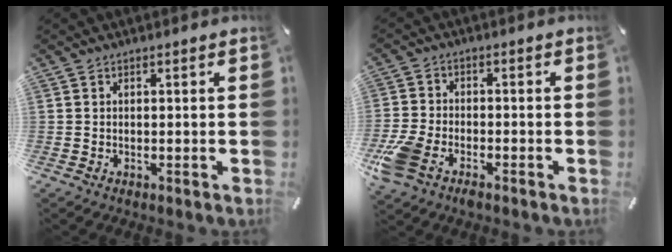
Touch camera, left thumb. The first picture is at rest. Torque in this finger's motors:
{"motor_torque": [0.17, 0.34, 0.71, 0.54, 0.23]}